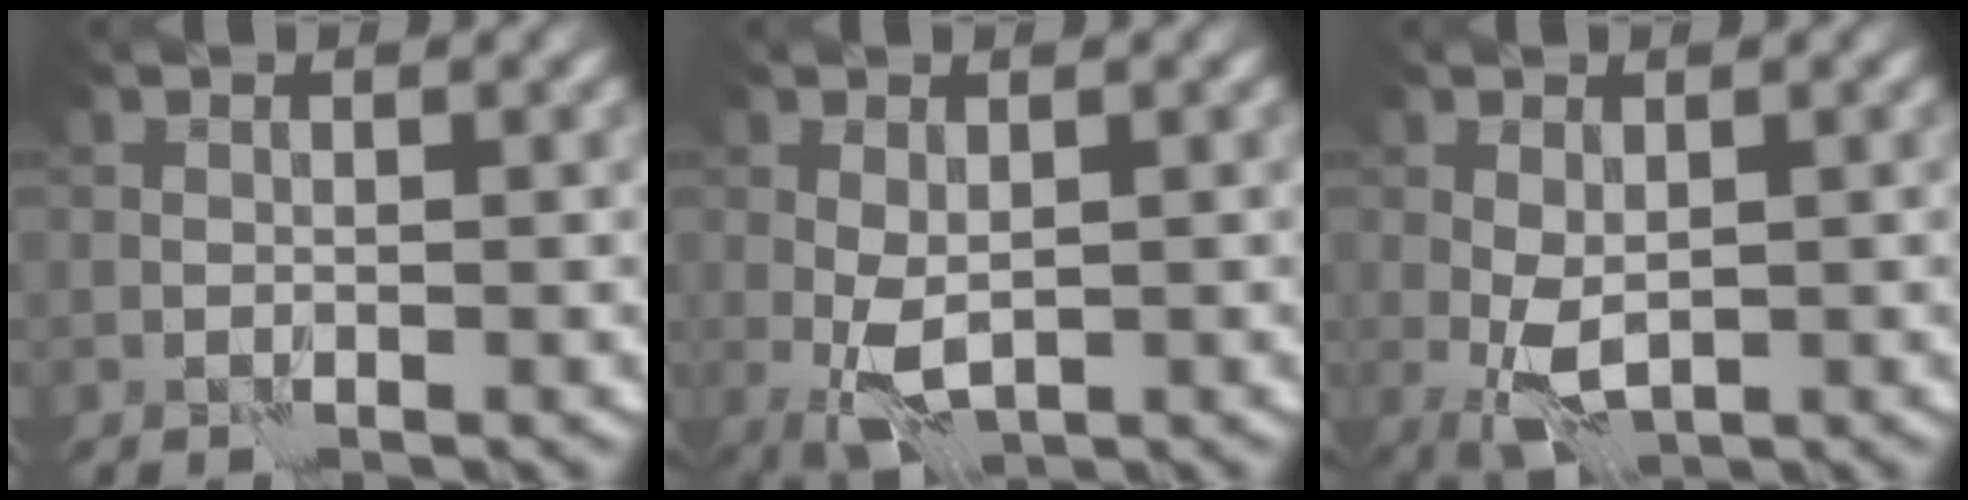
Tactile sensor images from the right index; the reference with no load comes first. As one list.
[{"total": 3.3, "force": [-0.4, 1.7, 2.8], "torque": [-0.064, -0.006, -0.004]}, {"total": 3.4, "force": [-0.4, 1.8, 2.8], "torque": [-0.063, -0.005, -0.005]}]